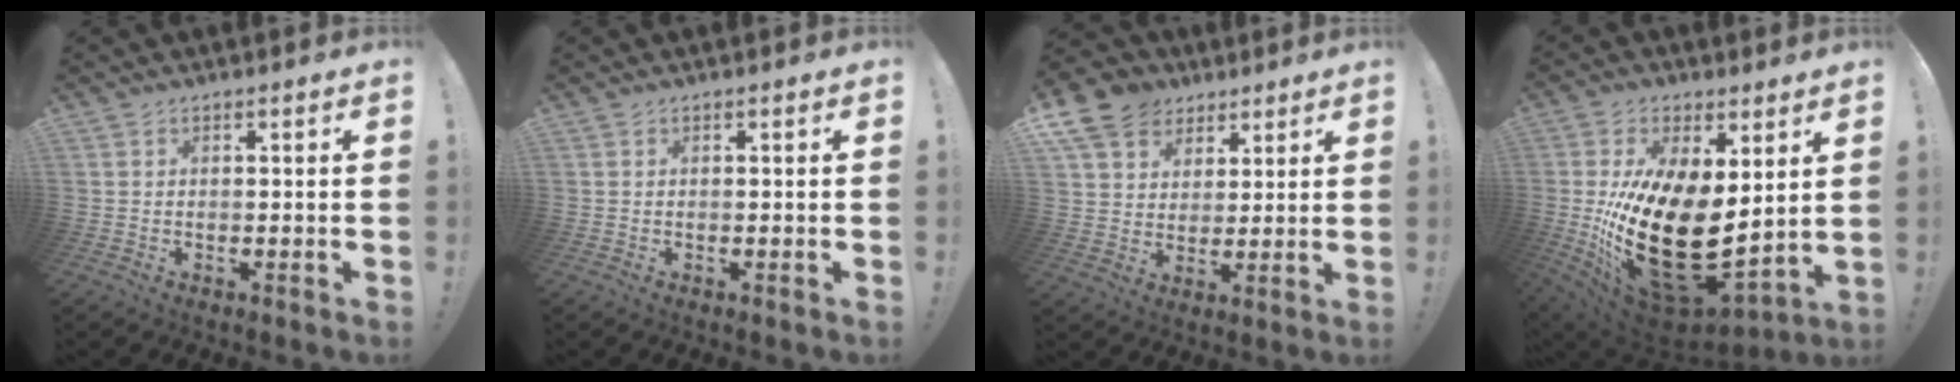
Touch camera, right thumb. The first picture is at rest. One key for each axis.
{"total": 0.0}
{"total": 11.8, "fx": 6.4, "fy": 9.3, "fz": 3.8, "tx": -0.060, "ty": -0.040, "tz": 0.129}
{"total": 27.9, "fx": -2.5, "fy": 15.2, "fz": 23.2, "tx": -0.436, "ty": -0.006, "tz": -0.016}